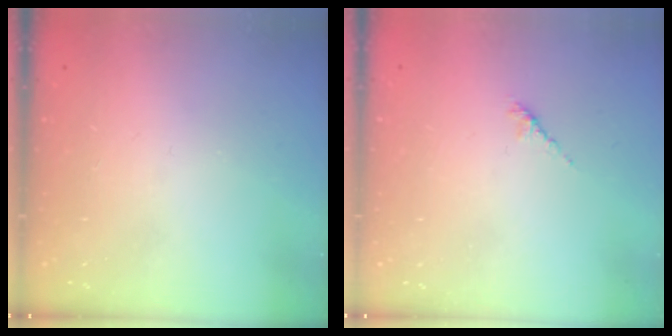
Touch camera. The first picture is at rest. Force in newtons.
{"total": 2.6, "press": 2.4, "slide": 0.7}